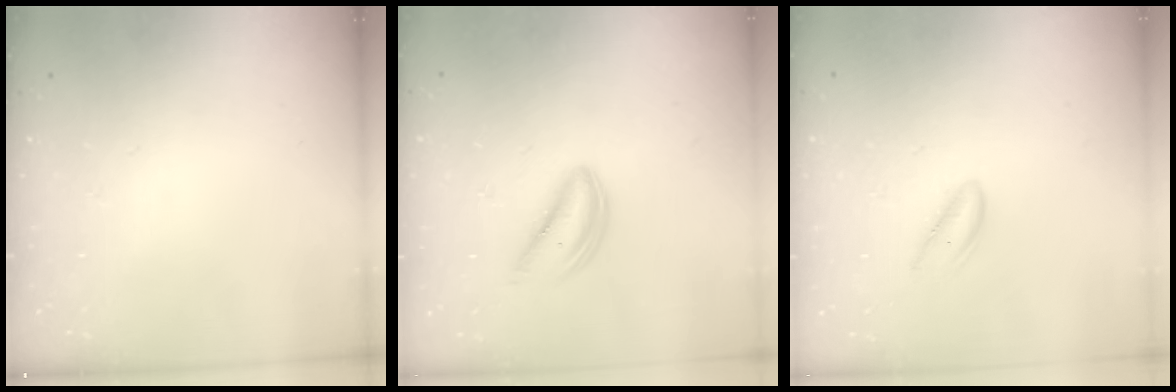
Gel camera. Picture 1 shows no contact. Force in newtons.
{"total": 4.9, "press": 4.9, "slide": 0.5}
{"total": 1.8, "press": 1.7, "slide": 0.6}